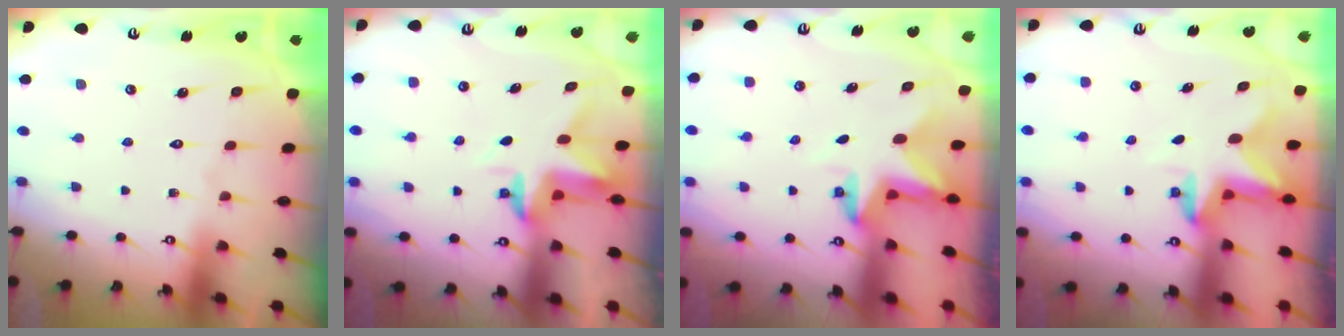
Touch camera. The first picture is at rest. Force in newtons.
{"total": 3.2, "press": 3.2, "slide": 0.5}
{"total": 2.8, "press": 2.8, "slide": 0.2}
{"total": 2.8, "press": 2.7, "slide": 0.5}